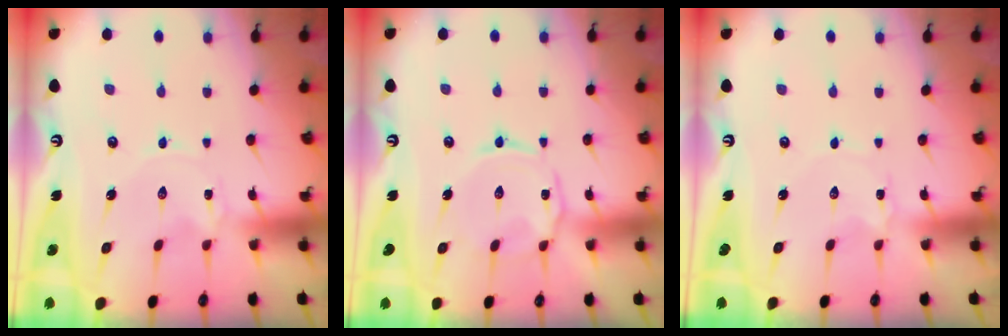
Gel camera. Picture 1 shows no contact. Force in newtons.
{"total": 2.9, "press": 2.8, "slide": 0.4}
{"total": 0.0}